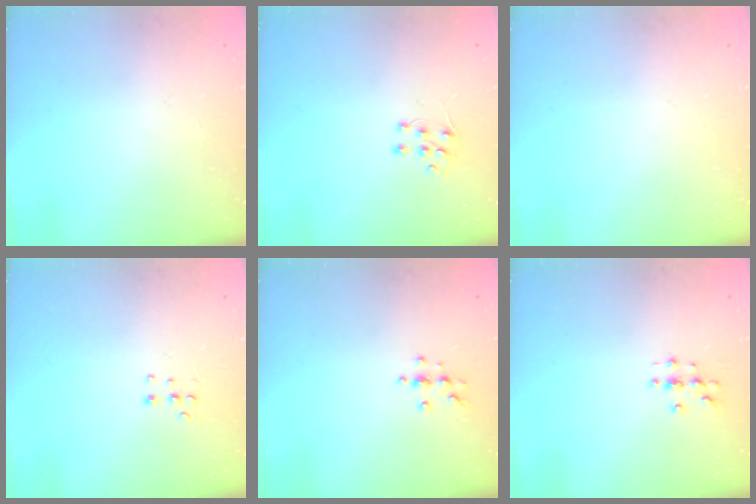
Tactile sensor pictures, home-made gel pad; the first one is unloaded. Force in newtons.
{"total": 4.7, "press": 4.7, "slide": 0.3}
{"total": 0.0}
{"total": 5.3, "press": 5.2, "slide": 0.5}
{"total": 5.4, "press": 5.4, "slide": 0.7}
{"total": 2.9, "press": 2.9, "slide": 0.3}